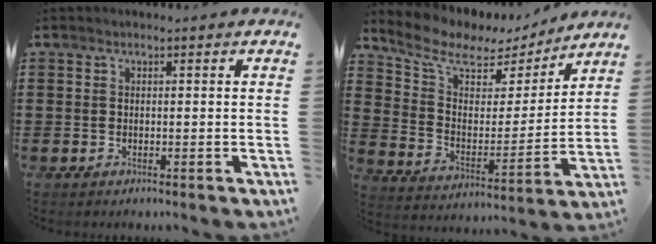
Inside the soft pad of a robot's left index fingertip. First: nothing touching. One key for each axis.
{"total": 7.8, "fx": 6.3, "fy": 3.4, "fz": 3.0, "tx": -0.097, "ty": -0.038, "tz": 0.109}